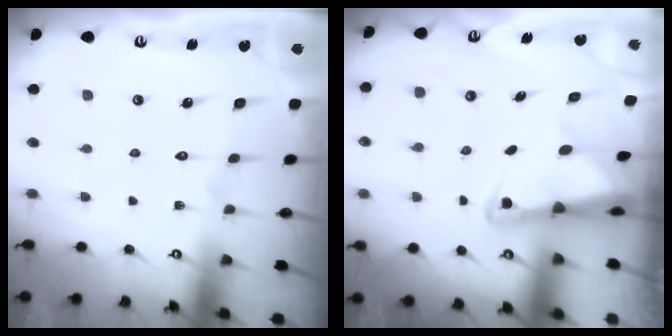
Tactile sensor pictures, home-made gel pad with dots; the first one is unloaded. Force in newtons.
{"total": 3.2, "press": 3.1, "slide": 0.6}